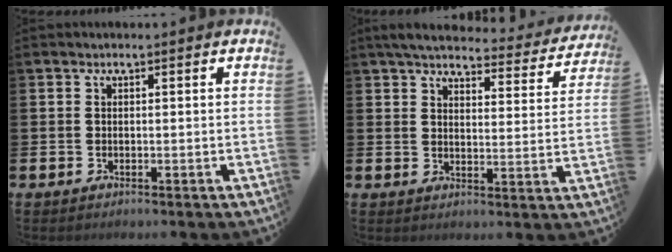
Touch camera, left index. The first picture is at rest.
{"total": 4.6, "force": [4.2, 1.0, 1.5], "torque": [-0.048, -0.031, 0.069]}